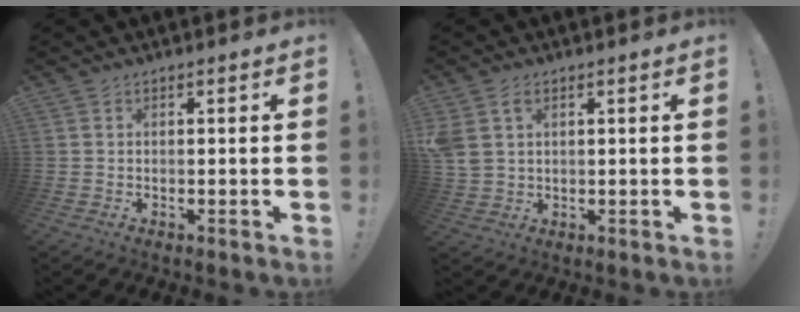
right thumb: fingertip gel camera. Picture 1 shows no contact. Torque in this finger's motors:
{"motor_torque": [1.29, 1.37, 0.78, -0.02, 0.06]}